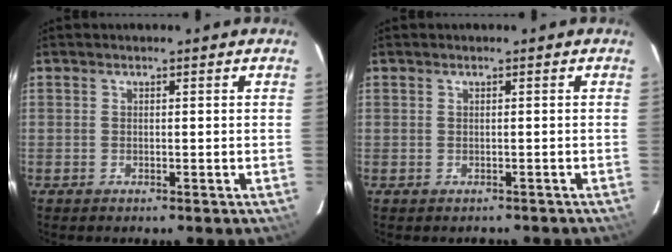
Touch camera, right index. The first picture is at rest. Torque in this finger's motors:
{"motor_torque": [-0.21, 0.16, -0.25, -0.15]}